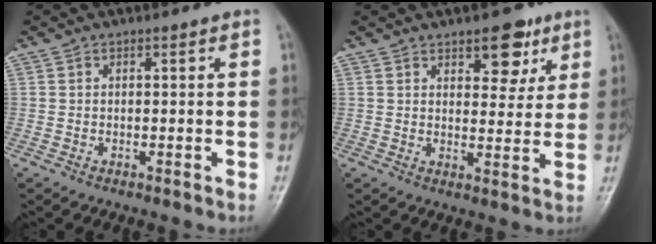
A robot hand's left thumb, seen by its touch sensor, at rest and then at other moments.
{"total": 8.5, "force": [4.7, 4.5, 5.5], "torque": [-0.038, -0.021, 0.059]}